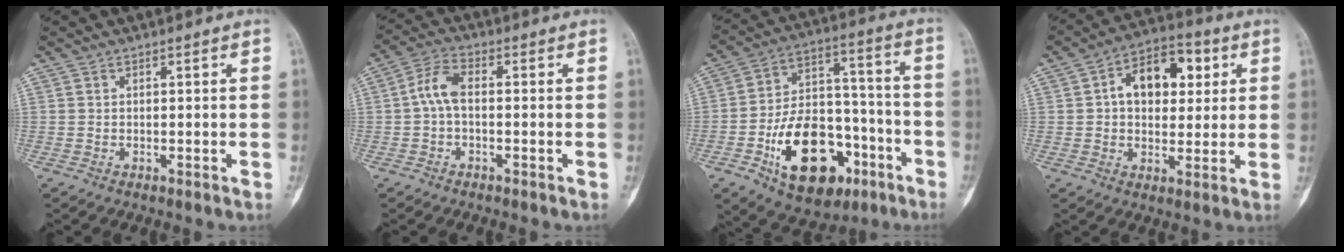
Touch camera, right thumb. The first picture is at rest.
{"total": 5.2, "force": [-0.4, 2.7, 4.5], "torque": [-0.092, 0.017, -0.017]}
{"total": 21.9, "force": [-9.6, 13.0, 14.7], "torque": [-0.209, 0.070, -0.143]}
{"total": 12.8, "force": [3.1, 8.4, 9.2], "torque": [-0.099, 0.012, 0.041]}